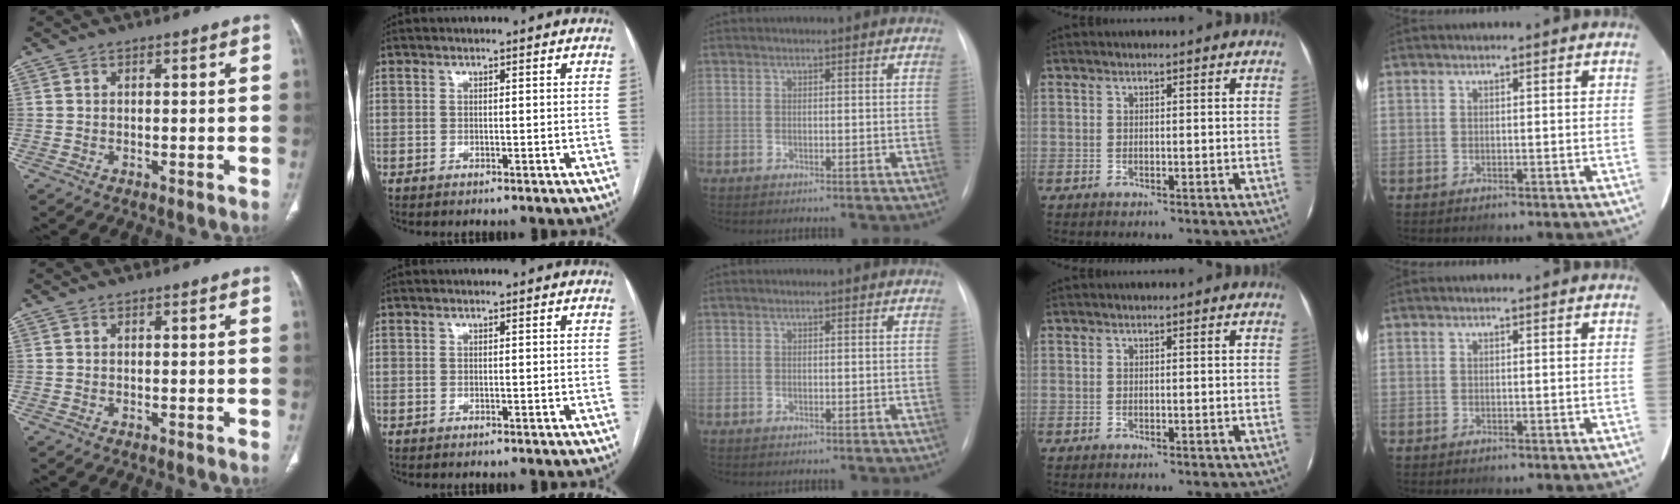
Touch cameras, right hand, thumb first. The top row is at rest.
{}